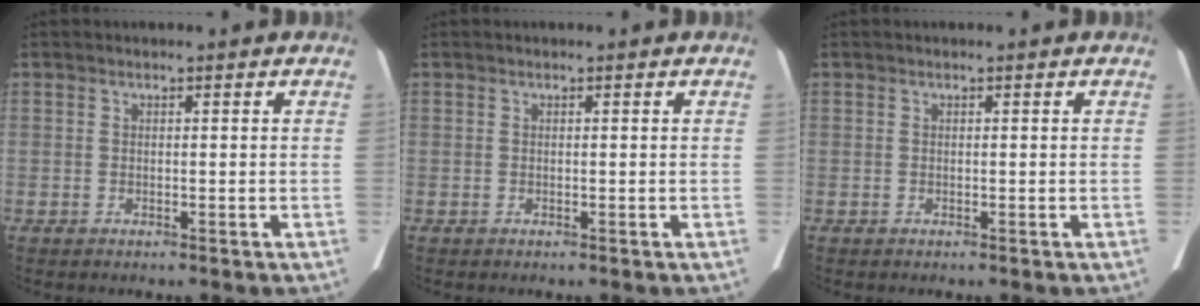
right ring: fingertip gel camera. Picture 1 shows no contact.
{"total": 0.0}
{"total": 0.0}